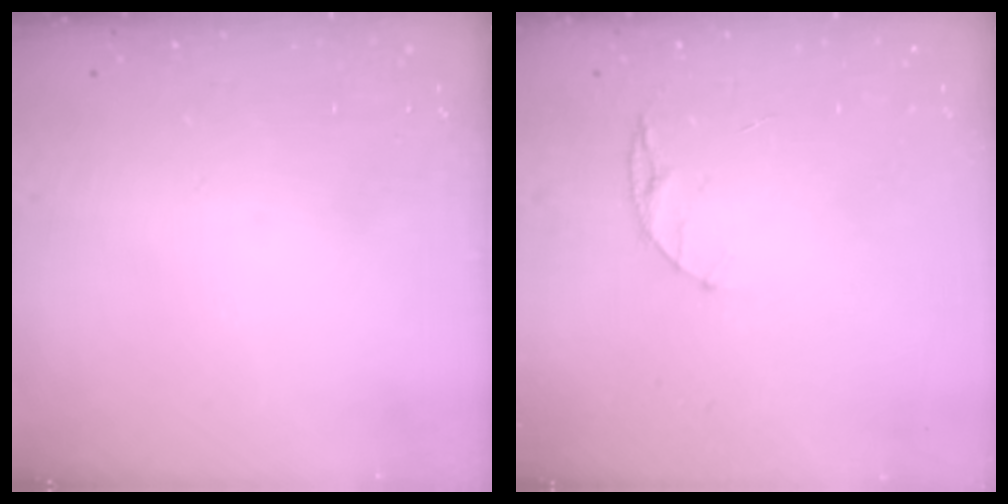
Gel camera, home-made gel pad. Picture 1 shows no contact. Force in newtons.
{"total": 5.1, "press": 5.1, "slide": 0.6}